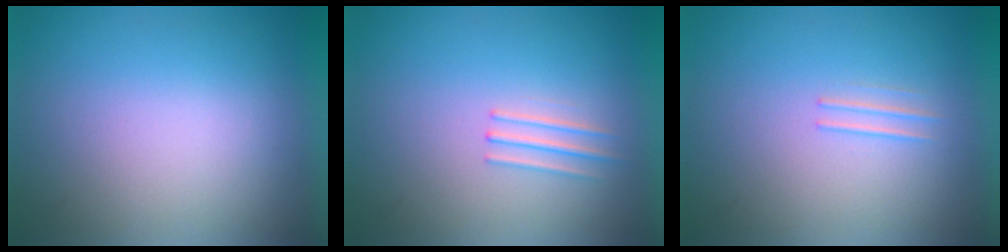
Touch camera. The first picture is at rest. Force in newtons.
{"total": 1.2}
{"total": 1.2}